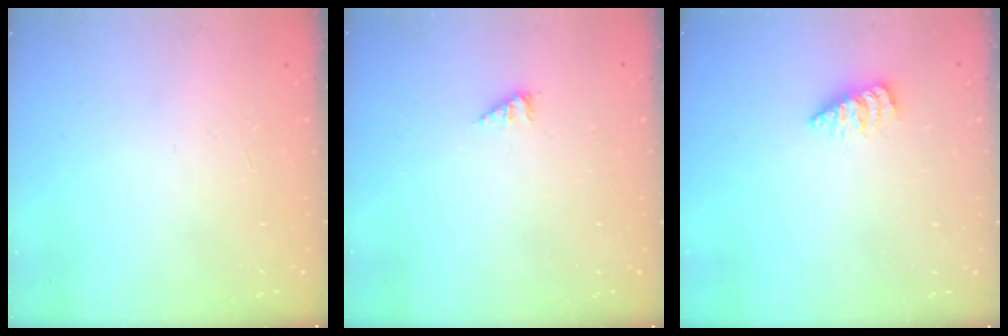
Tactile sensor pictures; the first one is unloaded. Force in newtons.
{"total": 2.8, "press": 2.7, "slide": 0.5}
{"total": 2.8, "press": 2.7, "slide": 0.3}